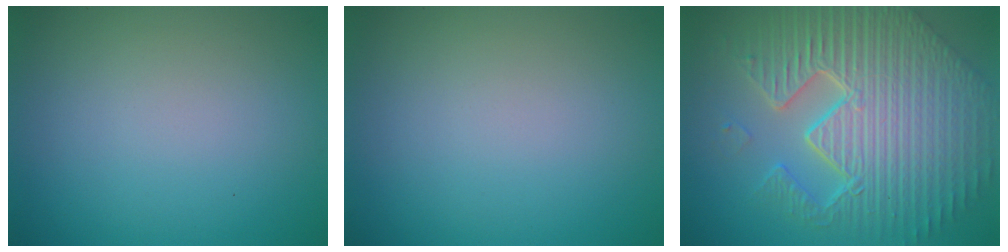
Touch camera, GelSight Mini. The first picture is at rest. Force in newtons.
{"total": 0.0}
{"total": 11.4, "press": 7.4, "slide": 8.7}